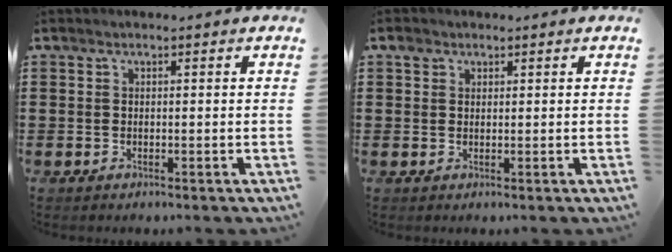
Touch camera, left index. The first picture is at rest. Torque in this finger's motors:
{"motor_torque": [0.24, -0.18, 0.00, 0.02]}